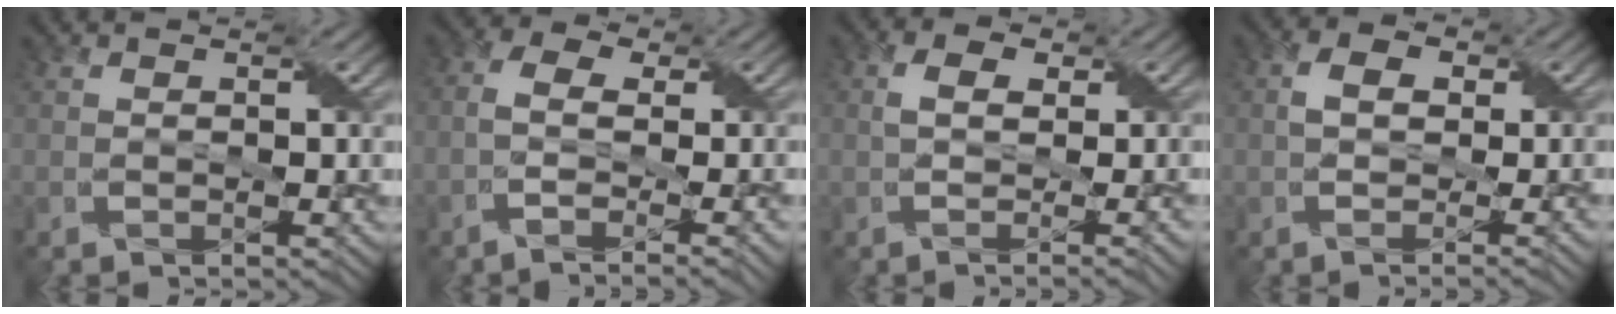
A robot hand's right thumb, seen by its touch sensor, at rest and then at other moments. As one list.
[{"total": 4.8, "force": [-1.7, 1.6, 4.2], "torque": [-0.082, 0.001, -0.040]}, {"total": 3.6, "force": [-0.1, 1.4, 3.3], "torque": [-0.050, 0.001, -0.005]}, {"total": 3.6, "force": [-0.5, 2.0, 3.0], "torque": [-0.050, 0.000, -0.011]}]